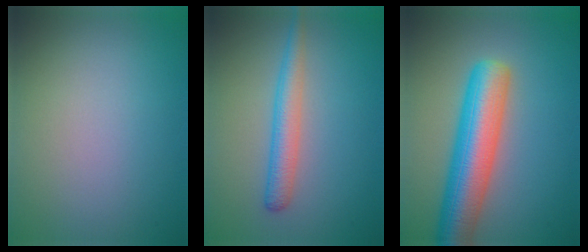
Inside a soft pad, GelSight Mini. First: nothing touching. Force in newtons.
{"total": 2.9, "press": 2.9, "slide": 0.1}
{"total": 7.8, "press": 7.8, "slide": 0.2}